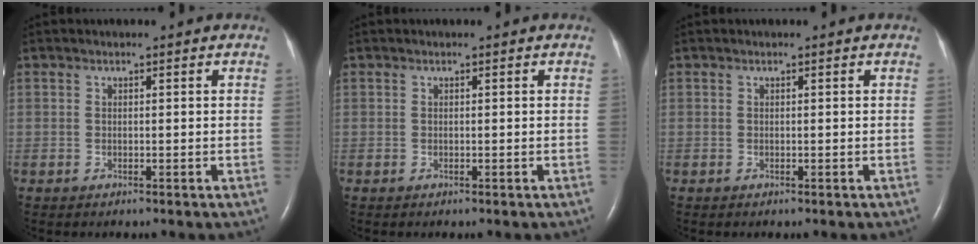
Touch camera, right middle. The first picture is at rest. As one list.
[{"total": 0.0}, {"total": 0.0}]